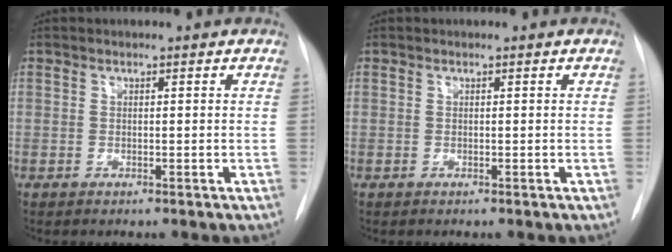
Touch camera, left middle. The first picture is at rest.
{"total": 0.0}